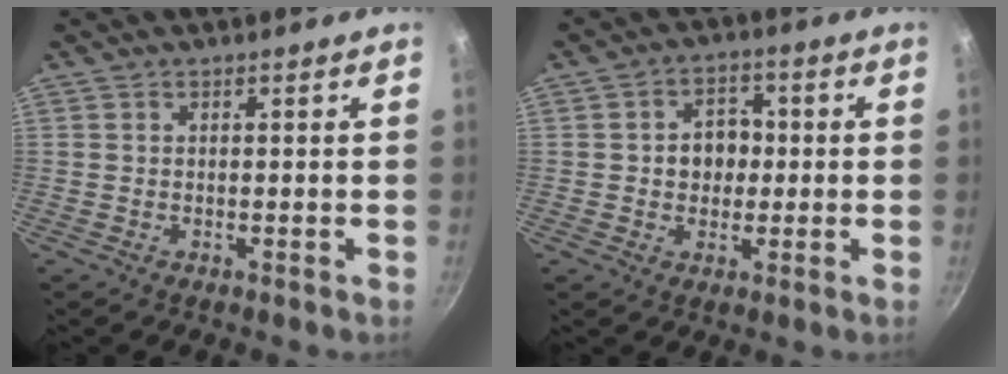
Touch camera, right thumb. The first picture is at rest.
{"total": 6.7, "force": [0.1, 5.5, 3.8], "torque": [-0.021, 0.009, -0.004]}